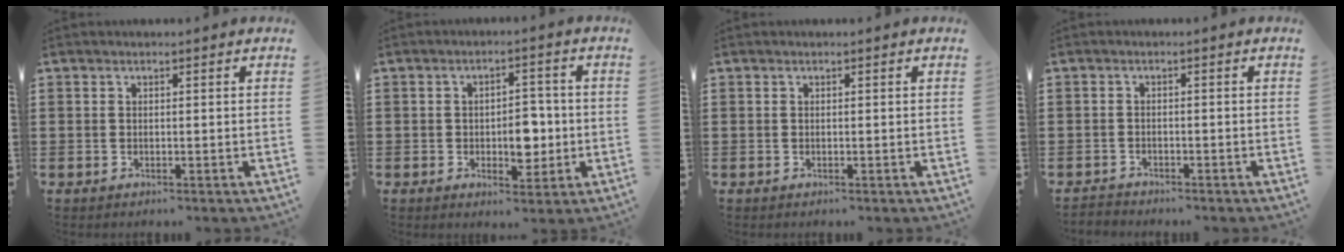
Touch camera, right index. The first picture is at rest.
{"total": 5.8, "force": [-1.0, 3.5, 4.5], "torque": [-0.060, -0.001, -0.023]}
{"total": 0.0}
{"total": 1.5, "force": [-1.5, 0.4, -0.2], "torque": [0.000, 0.004, -0.034]}